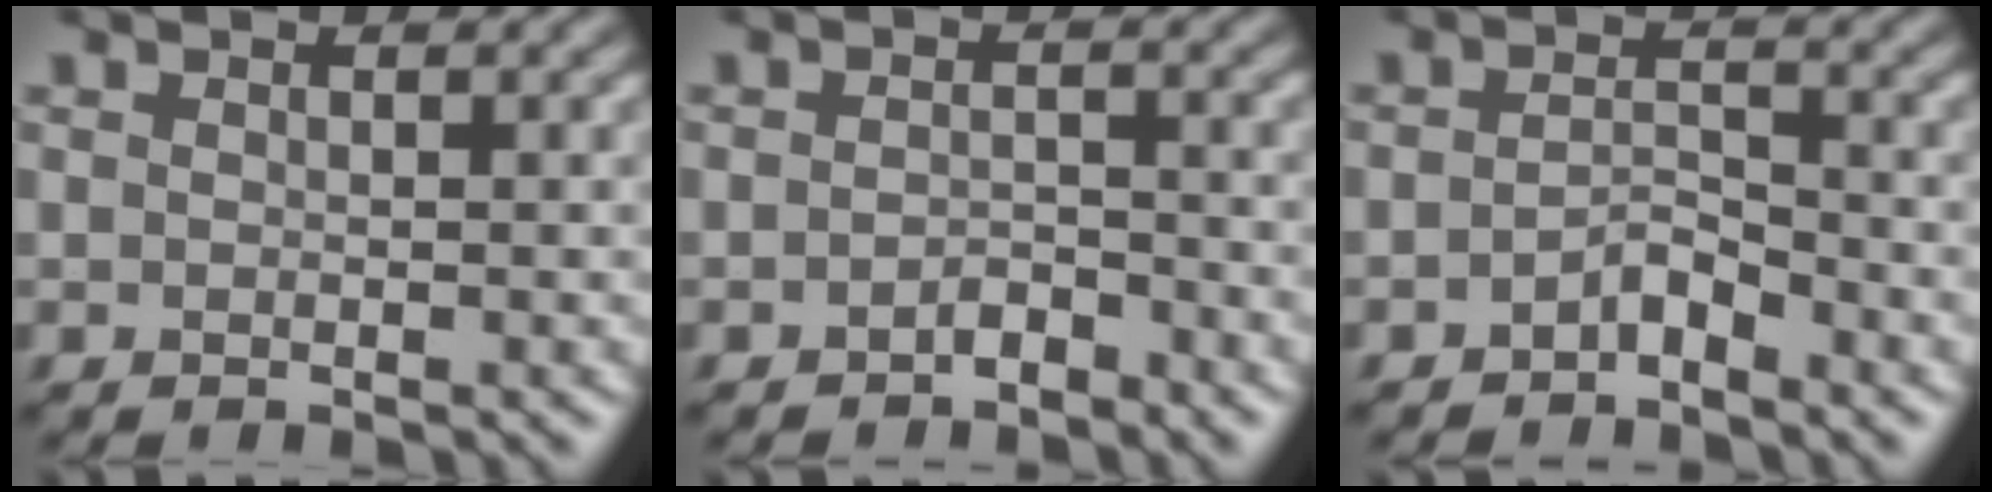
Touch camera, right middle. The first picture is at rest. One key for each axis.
{"total": 1.4, "fx": -1.1, "fy": 0.5, "fz": 0.6, "tx": -0.009, "ty": 0.004, "tz": -0.021}
{"total": 1.7, "fx": -1.3, "fy": 0.5, "fz": 1.0, "tx": -0.019, "ty": 0.006, "tz": -0.025}